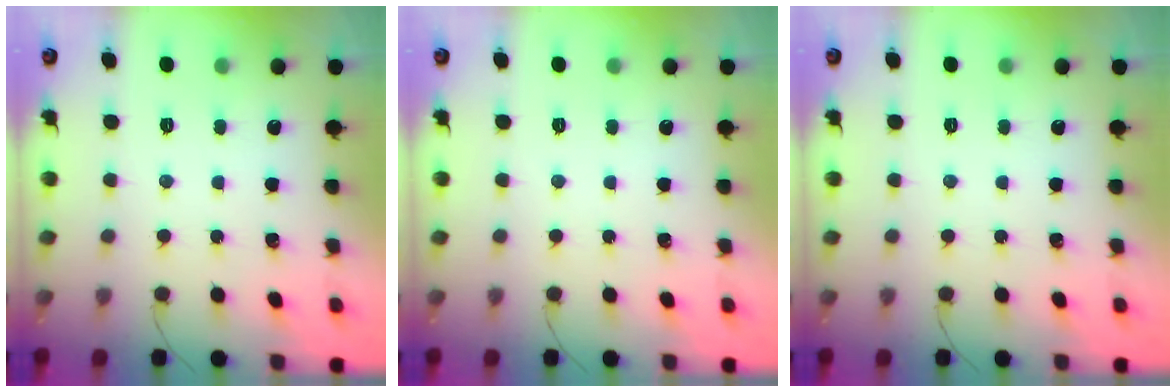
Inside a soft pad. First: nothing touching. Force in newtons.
{"total": 0.0}
{"total": 0.0}